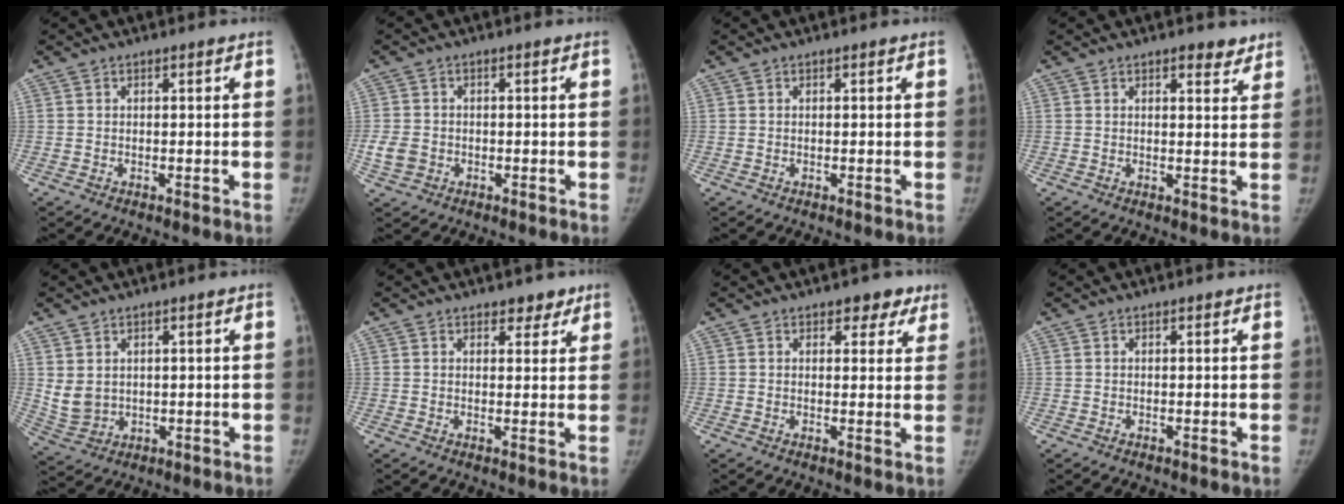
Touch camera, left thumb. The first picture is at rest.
{"total": 3.9, "force": [-1.1, 3.3, 1.8], "torque": [-0.032, 0.006, -0.017]}
{"total": 0.0}
{"total": 3.4, "force": [2.5, 1.5, 1.7], "torque": [-0.002, -0.014, 0.030]}
{"total": 5.0, "force": [1.4, 3.9, 2.8], "torque": [-0.045, -0.014, 0.045]}
{"total": 3.1, "force": [2.3, 1.9, 1.1], "torque": [0.011, -0.012, 0.030]}
{"total": 4.7, "force": [3.0, 2.9, 2.2], "torque": [0.012, -0.011, 0.033]}
{"total": 0.0}